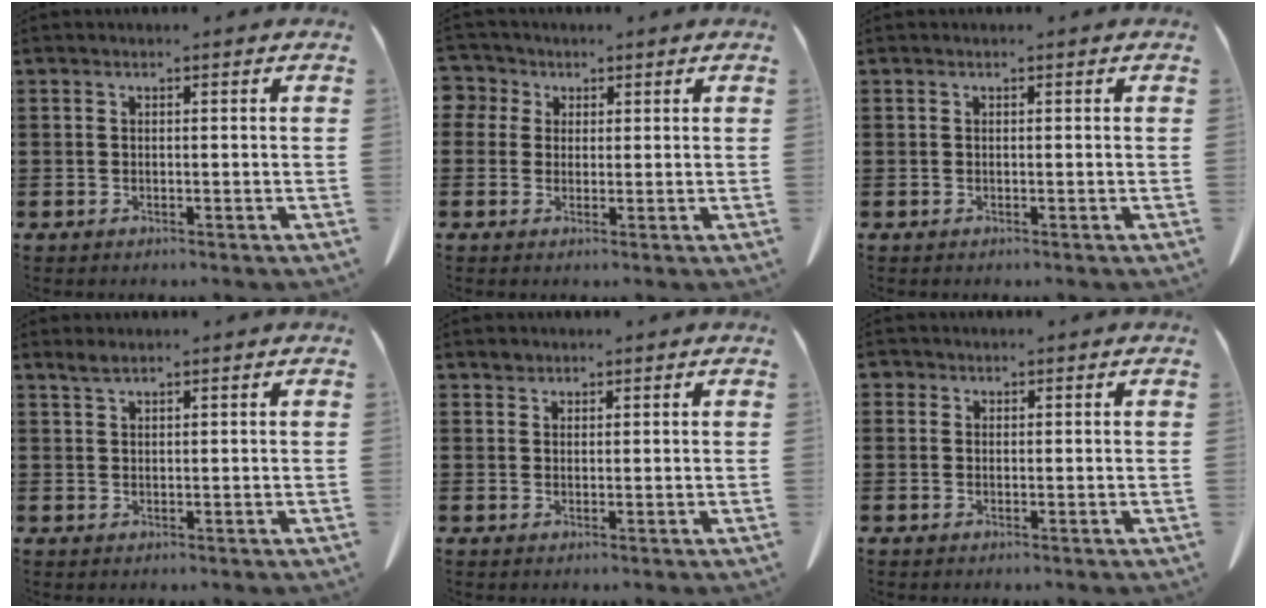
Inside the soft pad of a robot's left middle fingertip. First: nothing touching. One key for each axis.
{"total": 3.1, "fx": 1.4, "fy": 2.7, "fz": 0.2, "tx": -0.013, "ty": 0.008, "tz": 0.023}
{"total": 0.0}
{"total": 1.5, "fx": 1.2, "fy": 0.3, "fz": 0.9, "tx": -0.020, "ty": 0.001, "tz": 0.021}
{"total": 1.2, "fx": 1.0, "fy": 0.6, "fz": 0.1, "tx": -0.005, "ty": 0.002, "tz": 0.020}
{"total": 0.9, "fx": 0.4, "fy": 0.8, "fz": 0.2, "tx": -0.008, "ty": 0.006, "tz": 0.007}